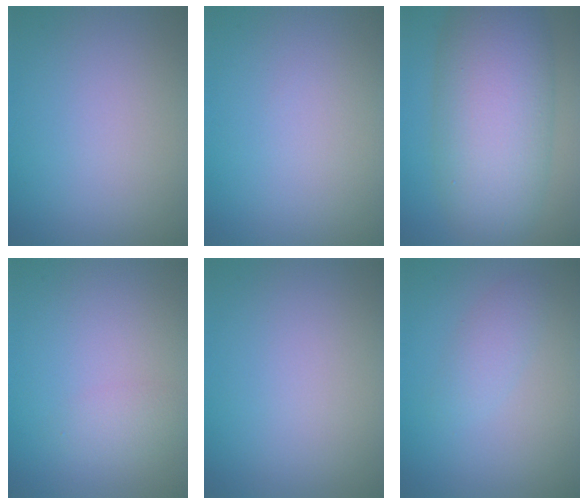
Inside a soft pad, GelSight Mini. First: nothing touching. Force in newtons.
{"total": 0.0}
{"total": 11.4, "press": 11.4, "slide": 0.5}
{"total": 1.4, "press": 1.4, "slide": 0.0}
{"total": 0.0}
{"total": 1.8, "press": 1.8, "slide": 0.0}